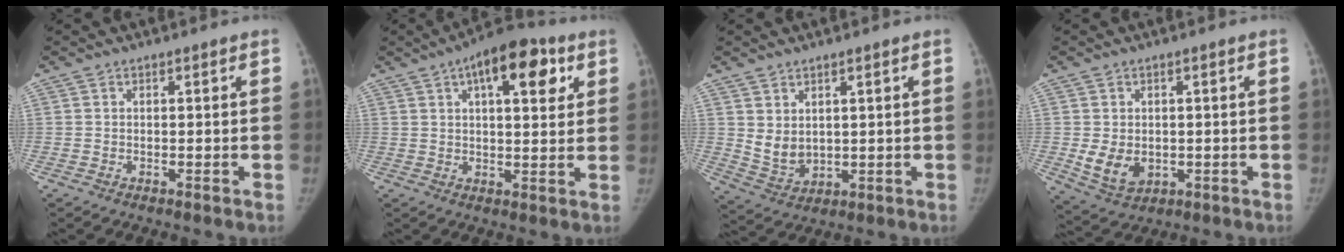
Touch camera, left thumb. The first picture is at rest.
{"total": 13.7, "force": [6.1, 6.0, 10.8], "torque": [-0.120, -0.001, 0.081]}
{"total": 5.6, "force": [1.9, 3.7, 3.7], "torque": [-0.052, -0.022, 0.051]}
{"total": 6.3, "force": [-0.6, 4.8, 4.1], "torque": [-0.060, -0.011, 0.006]}